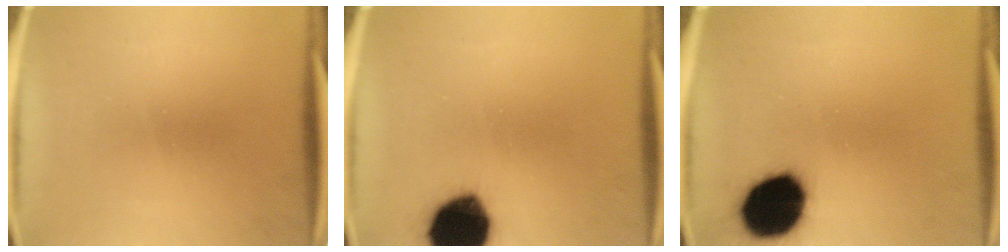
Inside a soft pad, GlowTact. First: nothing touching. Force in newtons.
{"total": 18.0}
{"total": 17.3}